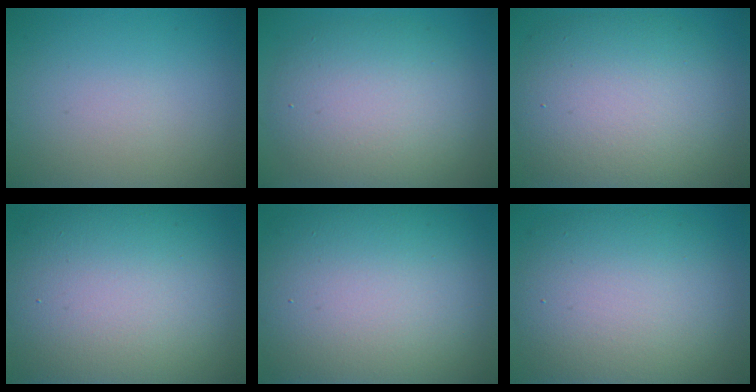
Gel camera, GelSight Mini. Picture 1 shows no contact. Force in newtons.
{"total": 7.5, "press": 7.5, "slide": 0.4}
{"total": 10.5, "press": 10.5, "slide": 0.5}
{"total": 16.0, "press": 16.0, "slide": 1.3}
{"total": 15.9, "press": 15.9, "slide": 1.1}
{"total": 11.4, "press": 11.4, "slide": 0.8}